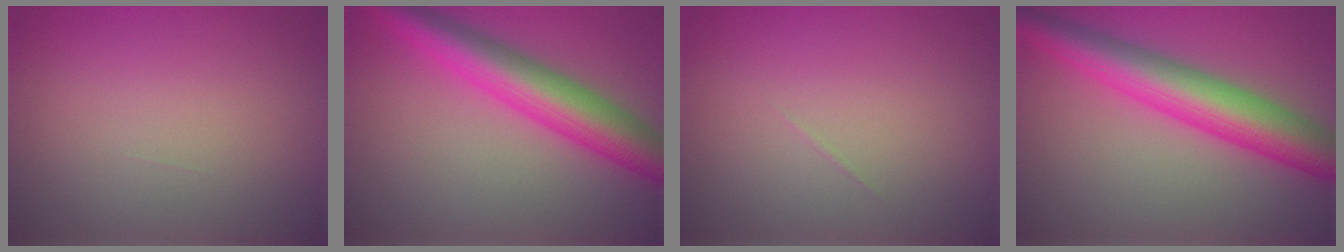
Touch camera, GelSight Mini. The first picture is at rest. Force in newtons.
{"total": 7.5, "press": 7.5, "slide": 0.1}
{"total": 0.0}
{"total": 8.1, "press": 8.1, "slide": 0.1}